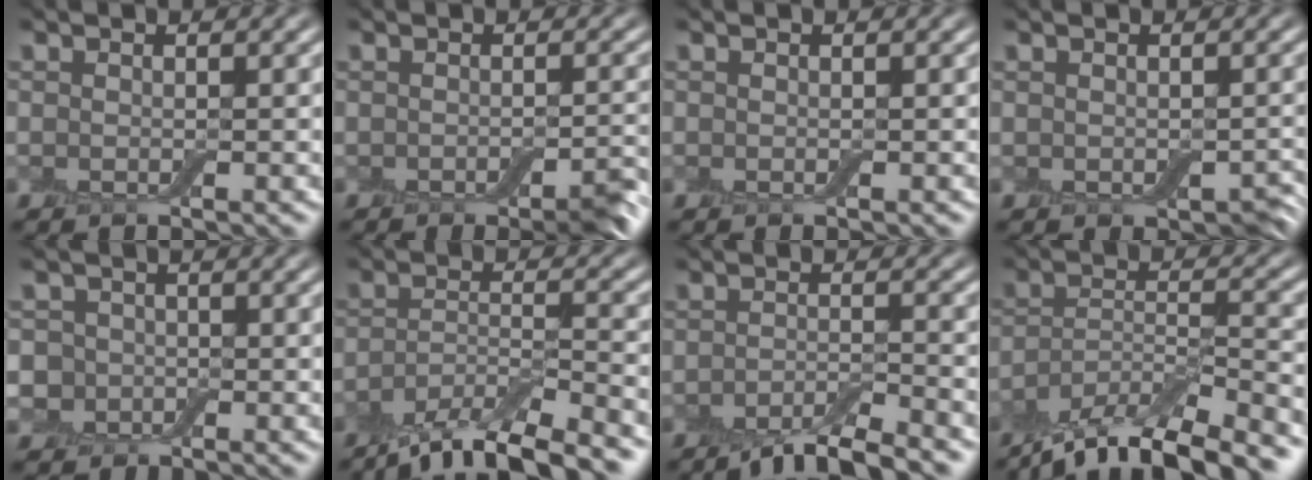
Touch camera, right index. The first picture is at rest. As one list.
[{"total": 2.4, "force": [-1.5, 0.5, 1.7], "torque": [-0.023, -0.004, -0.024]}, {"total": 0.0}, {"total": 2.2, "force": [-0.8, 1.5, 1.5], "torque": [-0.023, -0.016, -0.004]}, {"total": 3.5, "force": [-0.4, 3.2, 1.2], "torque": [-0.003, 0.011, -0.037]}, {"total": 7.2, "force": [-5.7, 1.7, 4.1], "torque": [-0.070, -0.009, -0.101]}, {"total": 4.2, "force": [-3.2, 0.7, 2.6], "torque": [-0.038, -0.001, -0.061]}, {"total": 10.1, "force": [-8.4, 2.6, 5.0], "torque": [-0.091, -0.006, -0.141]}]